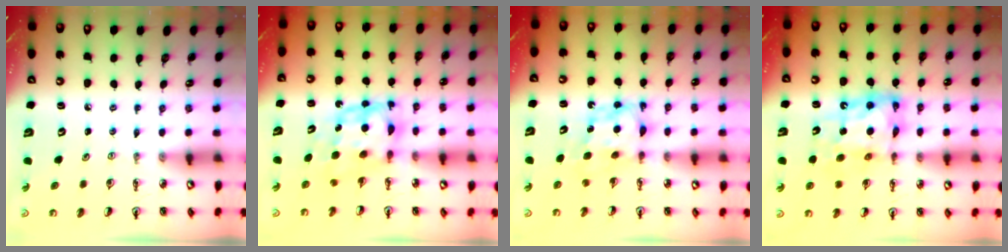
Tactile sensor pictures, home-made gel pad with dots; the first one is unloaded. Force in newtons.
{"total": 7.8, "press": 7.7, "slide": 0.8}
{"total": 6.3, "press": 6.3, "slide": 0.5}
{"total": 12.4, "press": 12.3, "slide": 1.1}